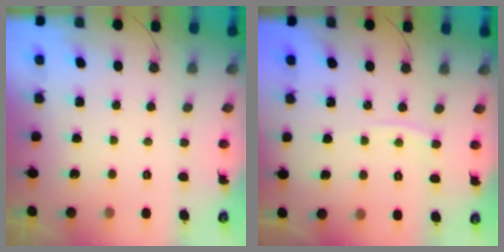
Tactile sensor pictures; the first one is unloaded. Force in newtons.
{"total": 2.5, "press": 2.5, "slide": 0.4}